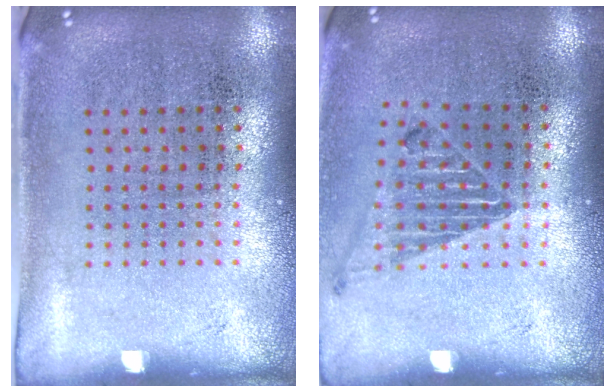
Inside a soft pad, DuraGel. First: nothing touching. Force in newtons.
{"total": 1.0, "press": 1.0, "slide": 0.2}